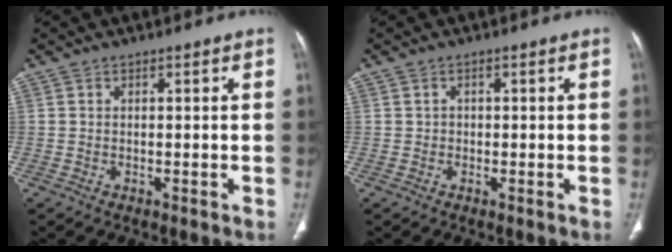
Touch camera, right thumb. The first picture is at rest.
{"total": 0.9, "force": [-0.1, 0.9, 0.1], "torque": [0.004, 0.004, -0.003]}